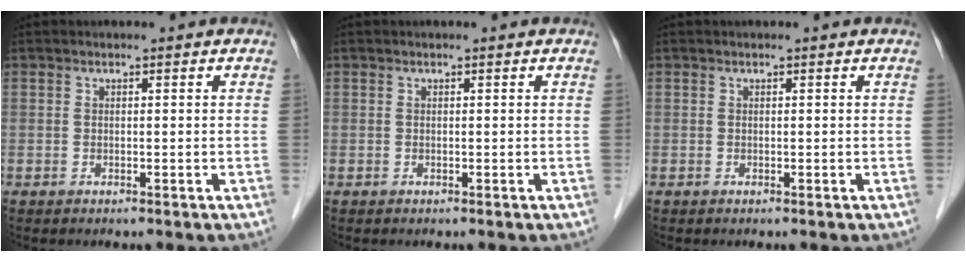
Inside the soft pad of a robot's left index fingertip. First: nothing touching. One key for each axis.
{"total": 0.0}
{"total": 0.0}